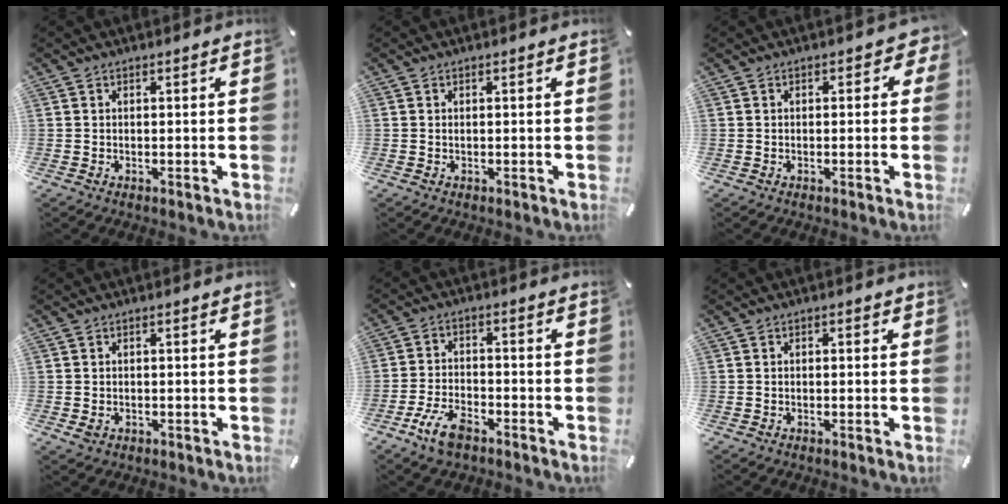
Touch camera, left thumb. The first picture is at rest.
{"total": 0.0}
{"total": 2.2, "force": [0.0, 1.6, 1.6], "torque": [-0.014, 0.002, -0.005]}
{"total": 1.4, "force": [-0.5, 1.2, 0.7], "torque": [-0.018, 0.000, -0.011]}
{"total": 7.7, "force": [-4.7, 3.7, 4.8], "torque": [-0.109, 0.013, -0.089]}
{"total": 0.7, "force": [-0.2, 0.5, 0.4], "torque": [-0.008, 0.003, -0.006]}